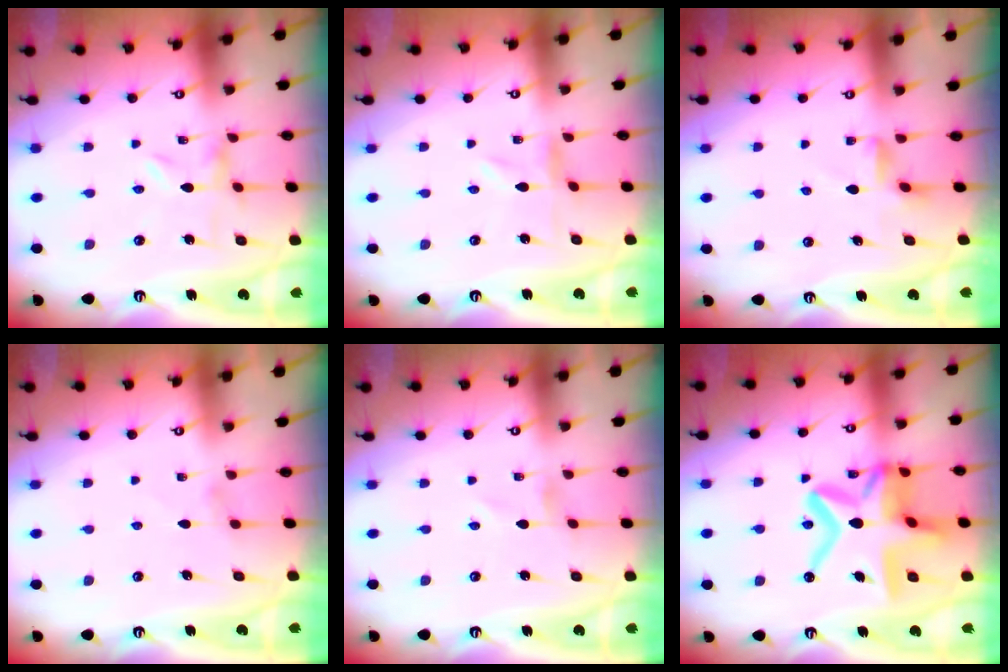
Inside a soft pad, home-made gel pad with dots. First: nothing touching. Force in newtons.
{"total": 0.5, "press": 0.5, "slide": 0.2}
{"total": 2.5, "press": 2.4, "slide": 0.6}
{"total": 1.4, "press": 1.3, "slide": 0.3}
{"total": 0.0}
{"total": 21.1, "press": 21.0, "slide": 1.9}